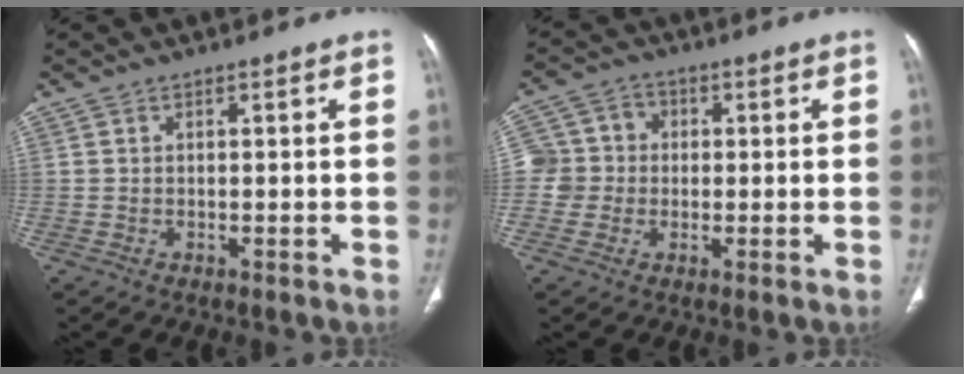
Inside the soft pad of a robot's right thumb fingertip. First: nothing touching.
{"total": 6.8, "force": [-0.2, 6.6, 1.6], "torque": [-0.002, 0.019, -0.013]}